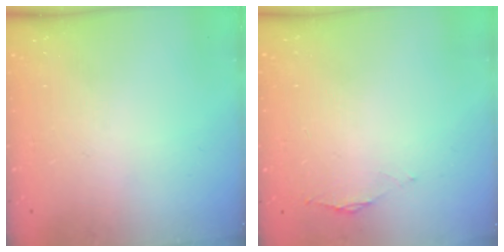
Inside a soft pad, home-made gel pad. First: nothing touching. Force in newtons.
{"total": 0.5, "press": 0.4, "slide": 0.3}